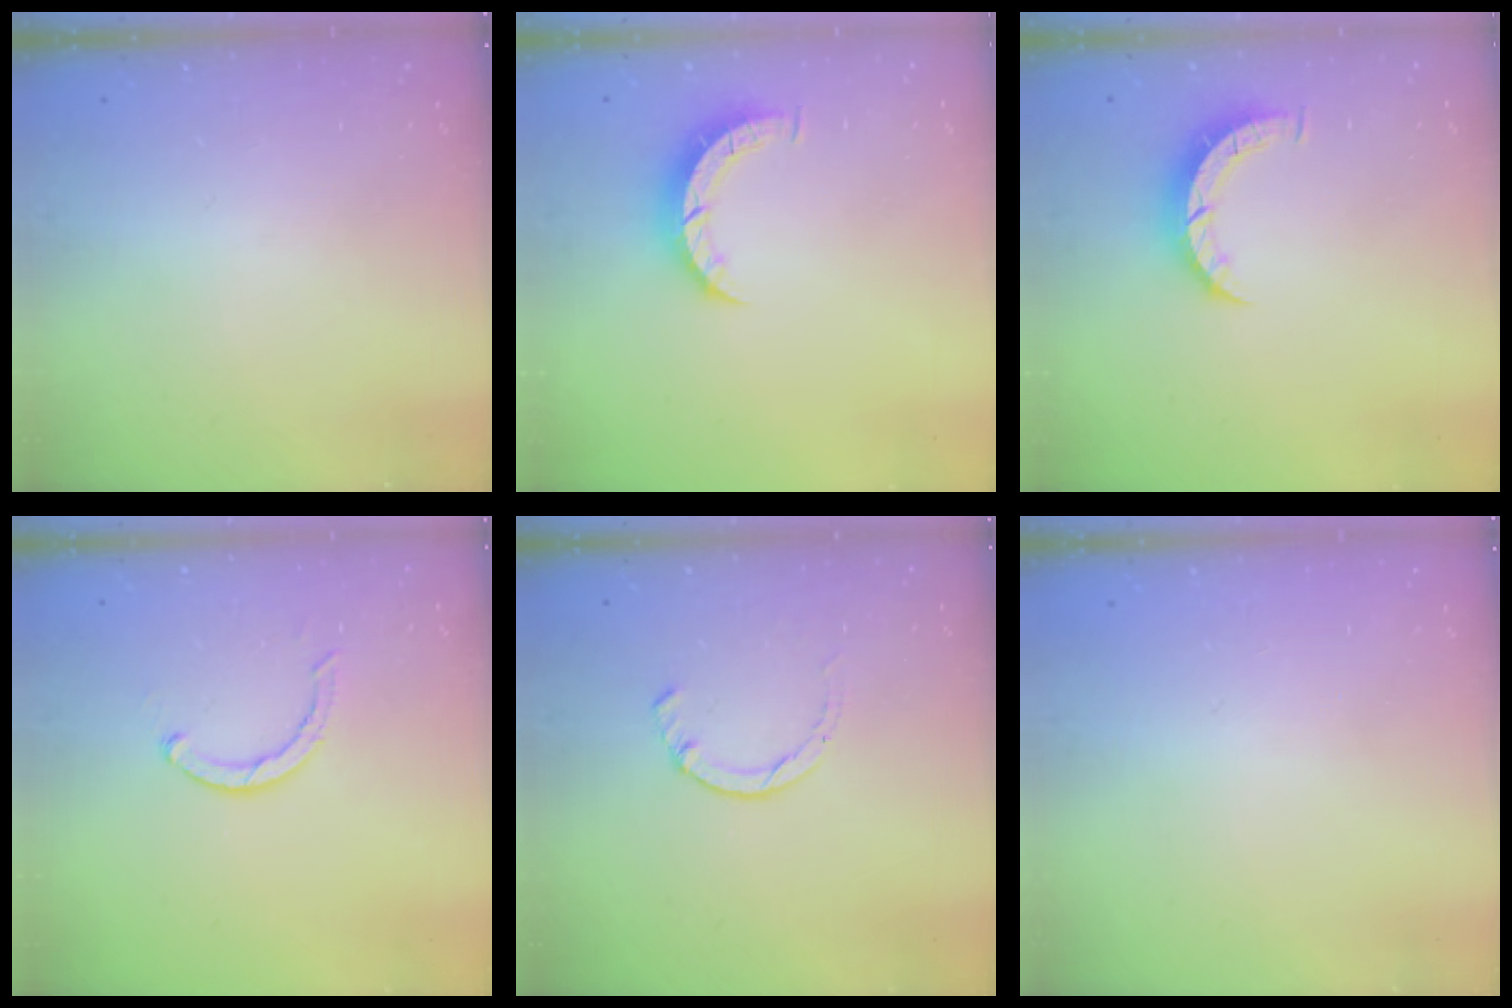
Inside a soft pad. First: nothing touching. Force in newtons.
{"total": 5.0, "press": 4.9, "slide": 0.6}
{"total": 5.0, "press": 4.9, "slide": 0.6}
{"total": 2.6, "press": 2.5, "slide": 0.4}
{"total": 2.3, "press": 2.3, "slide": 0.5}
{"total": 2.6, "press": 2.6, "slide": 0.2}